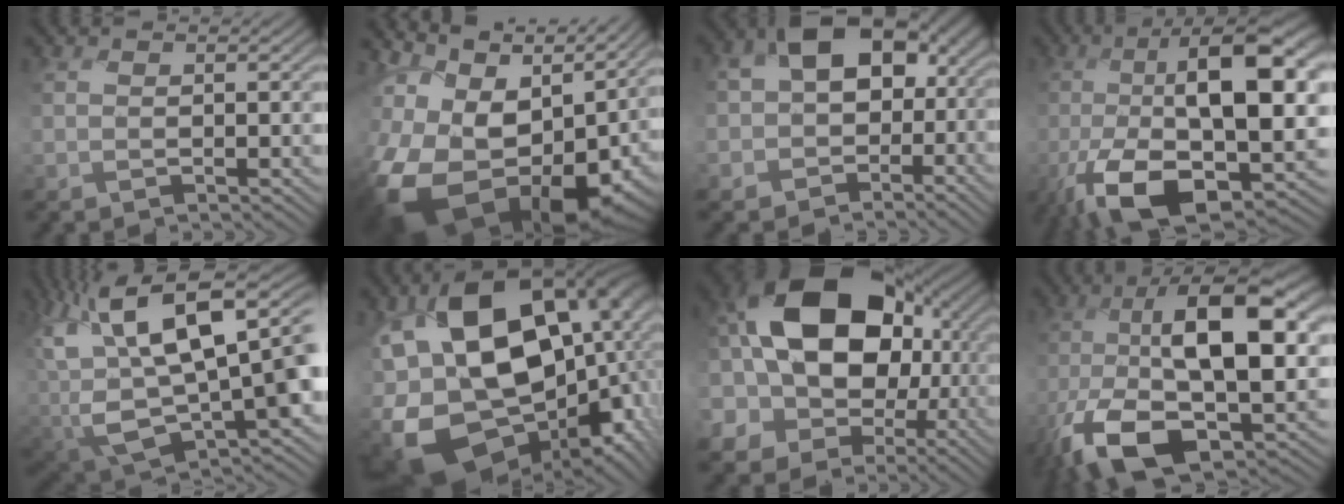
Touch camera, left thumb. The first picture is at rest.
{"total": 19.2, "force": [-5.9, 12.8, 13.1], "torque": [-0.274, -0.044, -0.078]}
{"total": 12.3, "force": [-0.6, 9.8, 7.5], "torque": [-0.135, -0.031, -0.011]}
{"total": 18.5, "force": [-3.7, 7.2, 16.6], "torque": [-0.279, -0.007, -0.072]}
{"total": 17.4, "force": [3.1, 10.1, 13.9], "torque": [-0.278, -0.026, 0.078]}
{"total": 22.0, "force": [-4.3, 14.1, 16.3], "torque": [-0.300, -0.039, -0.055]}
{"total": 20.8, "force": [1.1, 15.6, 13.7], "torque": [-0.284, 0.001, 0.018]}
{"total": 17.2, "force": [-4.4, 7.4, 14.9], "torque": [-0.274, -0.010, -0.087]}